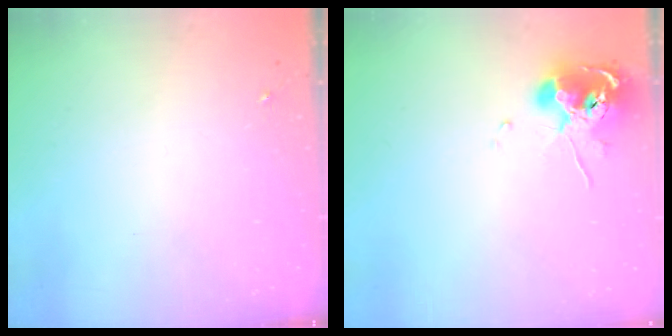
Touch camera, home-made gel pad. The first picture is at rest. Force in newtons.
{"total": 10.3, "press": 10.2, "slide": 1.5}